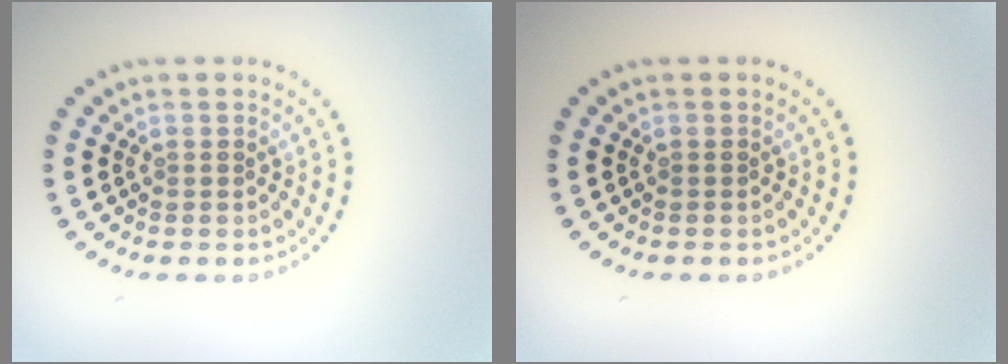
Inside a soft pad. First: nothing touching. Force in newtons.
{"total": 0.0}